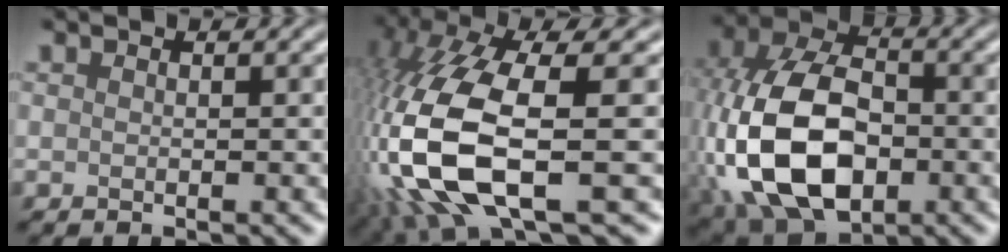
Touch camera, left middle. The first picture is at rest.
{"total": 13.2, "force": [-2.8, 5.1, 11.9], "torque": [-0.290, -0.018, -0.050]}
{"total": 14.3, "force": [-3.0, 9.2, 10.6], "torque": [-0.241, -0.012, -0.064]}